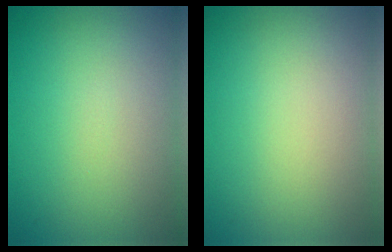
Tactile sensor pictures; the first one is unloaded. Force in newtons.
{"total": 0.0}